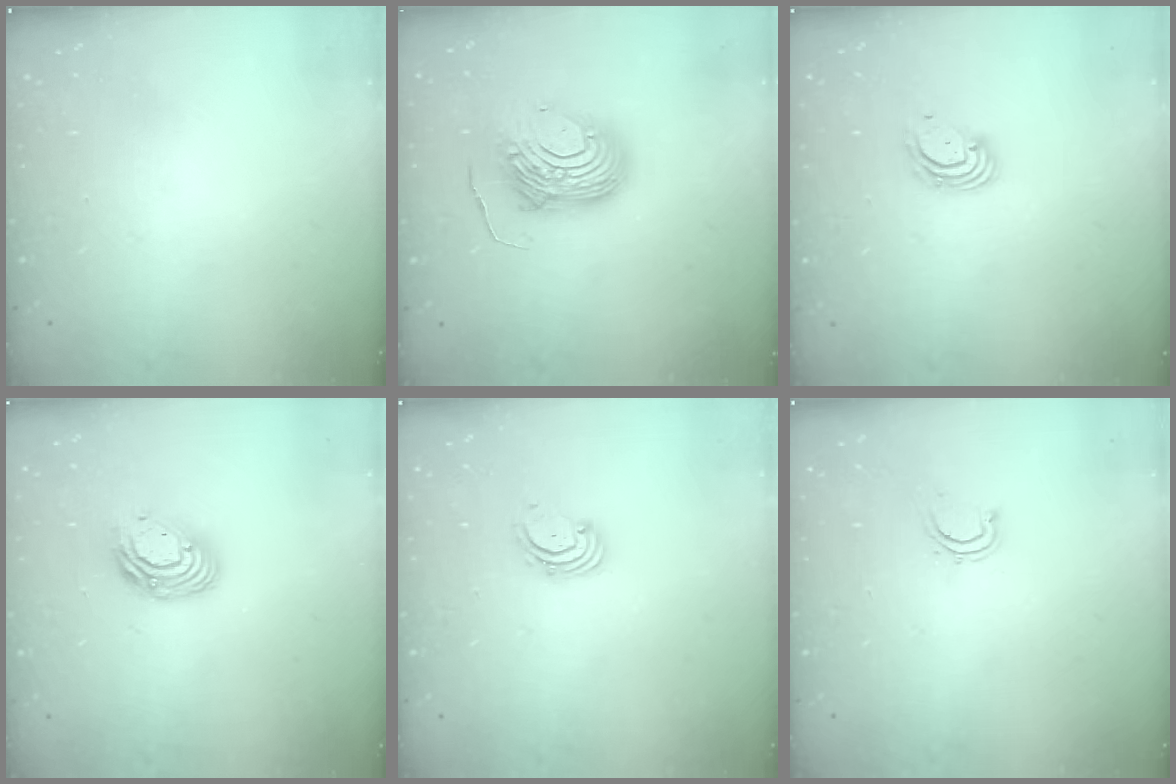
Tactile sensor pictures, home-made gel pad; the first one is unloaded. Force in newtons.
{"total": 11.2, "press": 11.2, "slide": 1.1}
{"total": 4.5, "press": 4.5, "slide": 0.5}
{"total": 10.3, "press": 10.3, "slide": 1.1}
{"total": 2.2, "press": 2.1, "slide": 0.7}
{"total": 4.0, "press": 3.8, "slide": 1.1}